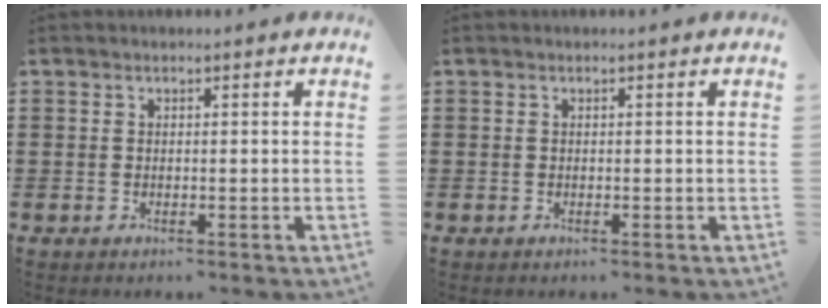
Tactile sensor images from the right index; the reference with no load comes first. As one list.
[{"total": 0.0}]